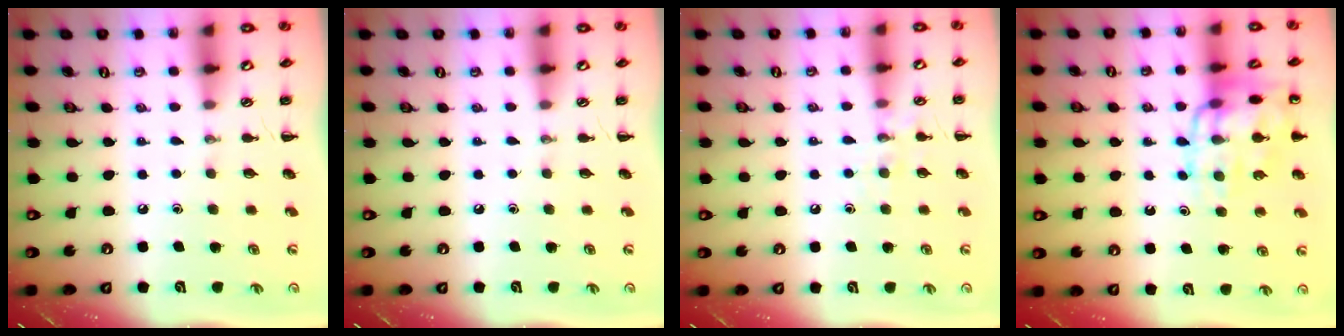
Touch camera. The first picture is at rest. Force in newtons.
{"total": 0.0}
{"total": 7.1, "press": 7.0, "slide": 1.2}
{"total": 15.0, "press": 14.9, "slide": 1.6}